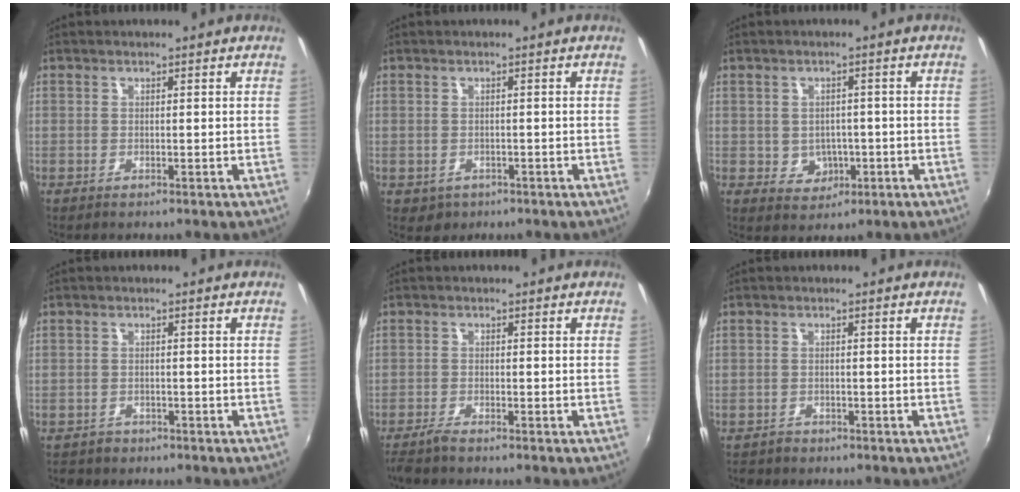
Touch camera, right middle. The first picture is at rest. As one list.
[{"total": 2.6, "force": [-0.8, 2.2, 0.9], "torque": [-0.022, -0.004, -0.007]}, {"total": 4.6, "force": [-0.8, 4.3, 1.5], "torque": [-0.035, 0.007, 0.000]}, {"total": 2.6, "force": [-1.8, 1.8, 0.3], "torque": [-0.015, -0.002, -0.027]}, {"total": 2.6, "force": [-2.4, 0.1, 1.1], "torque": [-0.037, -0.007, -0.049]}, {"total": 1.9, "force": [-1.5, 1.2, 0.1], "torque": [-0.010, -0.001, -0.025]}]